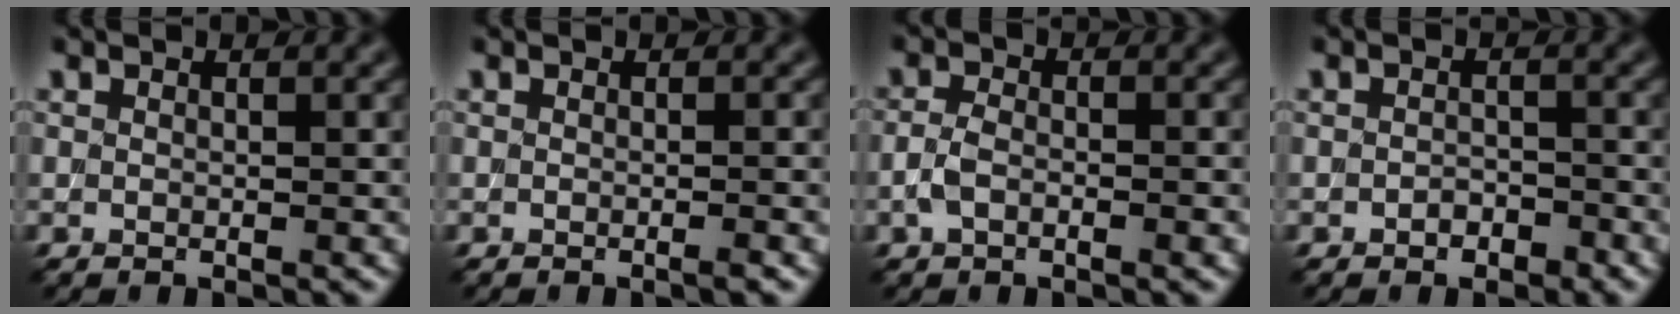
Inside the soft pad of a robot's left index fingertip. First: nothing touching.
{"total": 2.1, "force": [-0.3, 0.8, 1.9], "torque": [-0.011, -0.002, -0.009]}
{"total": 2.3, "force": [-1.0, 1.1, 1.8], "torque": [-0.038, 0.003, -0.024]}
{"total": 1.2, "force": [-0.8, 0.7, 0.5], "torque": [-0.011, 0.003, -0.015]}